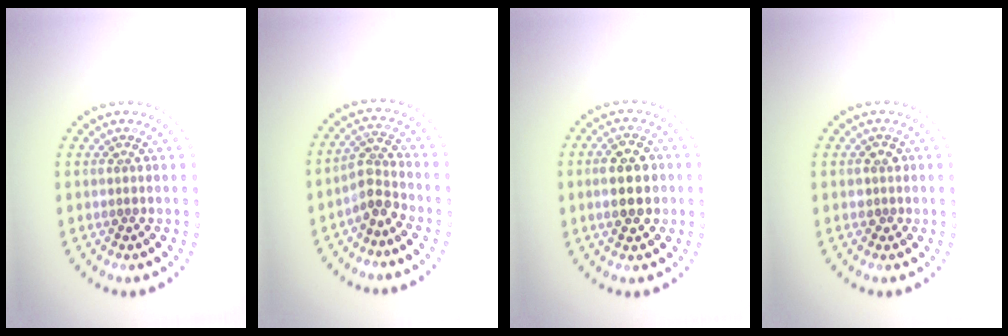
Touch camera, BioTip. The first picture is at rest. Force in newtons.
{"total": 2.5, "press": 1.9, "slide": 1.7}
{"total": 4.8, "press": 4.8, "slide": 0.2}
{"total": 1.3, "press": 1.2, "slide": 0.6}